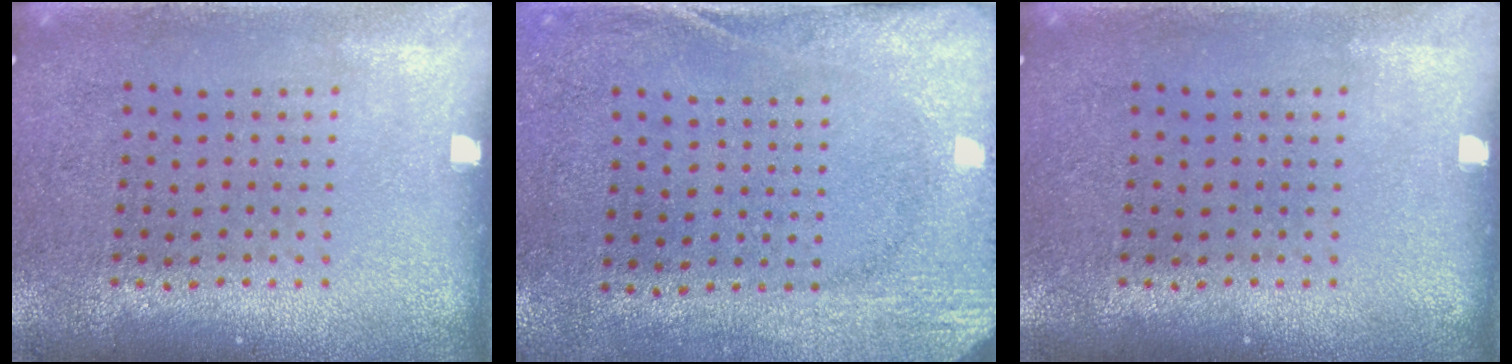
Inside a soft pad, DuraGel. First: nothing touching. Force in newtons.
{"total": 2.7, "press": 2.1, "slide": 1.7}
{"total": 0.0}